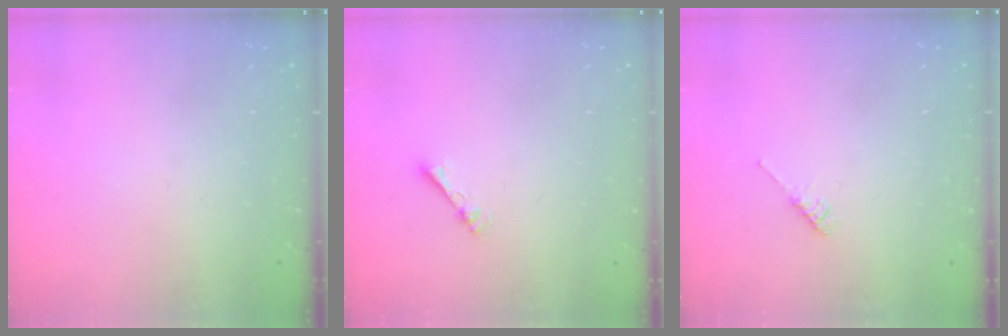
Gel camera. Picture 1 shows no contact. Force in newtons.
{"total": 1.7, "press": 1.7, "slide": 0.2}
{"total": 2.2, "press": 2.2, "slide": 0.5}